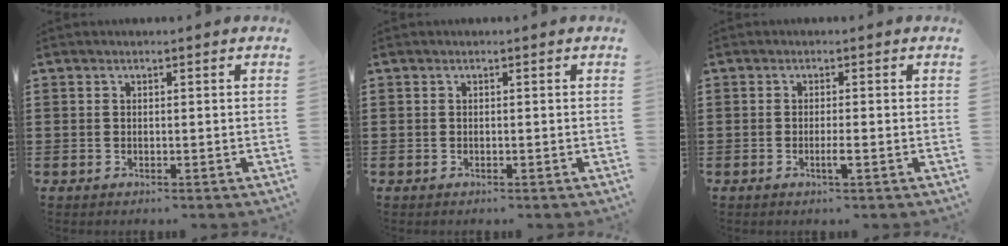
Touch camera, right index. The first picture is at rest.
{"total": 0.0}
{"total": 1.9, "force": [-0.7, 0.1, 1.8], "torque": [-0.030, -0.001, -0.014]}